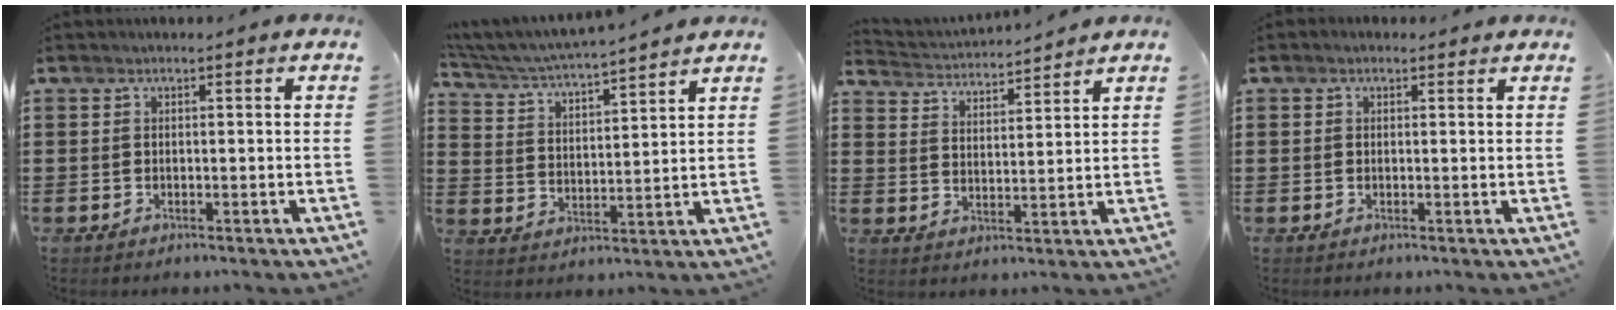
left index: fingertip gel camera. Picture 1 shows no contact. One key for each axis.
{"total": 4.2, "fx": 4.1, "fy": -0.1, "fz": 1.0, "tx": -0.044, "ty": -0.033, "tz": 0.064}
{"total": 2.9, "fx": 2.9, "fy": 0.0, "fz": -0.2, "tx": -0.013, "ty": -0.022, "tz": 0.047}
{"total": 0.7, "fx": 0.3, "fy": 0.5, "fz": 0.4, "tx": -0.008, "ty": 0.005, "tz": 0.005}